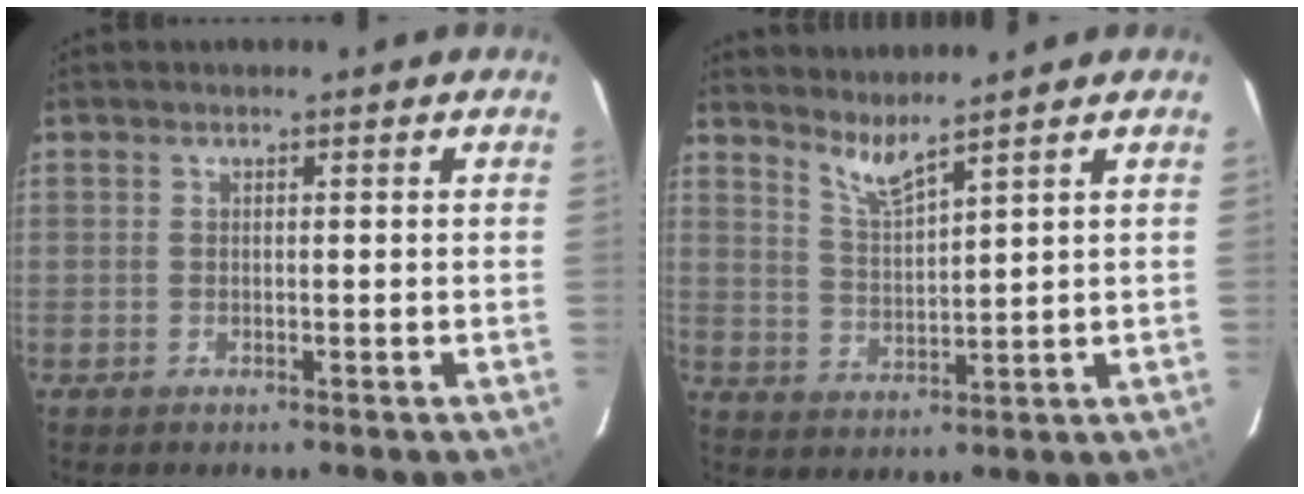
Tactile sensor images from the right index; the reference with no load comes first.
{"total": 4.8, "force": [4.2, -0.4, 2.3], "torque": [-0.049, -0.008, 0.085]}